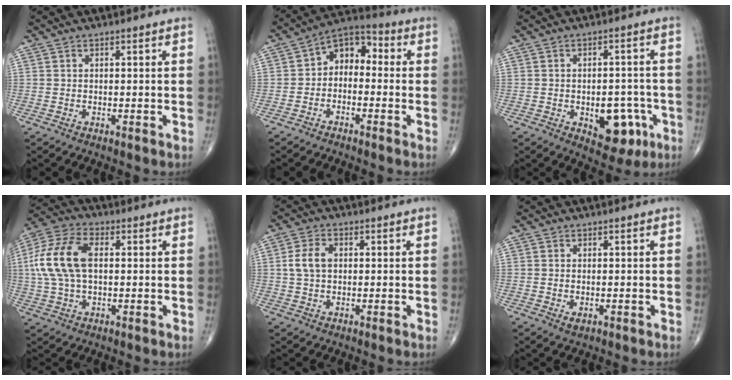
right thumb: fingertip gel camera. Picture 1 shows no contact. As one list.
[{"total": 7.7, "force": [-0.7, 5.4, 5.5], "torque": [-0.057, 0.039, -0.033]}, {"total": 9.9, "force": [-3.5, 5.8, 7.3], "torque": [-0.058, 0.021, -0.034]}, {"total": 14.1, "force": [1.6, 8.0, 11.5], "torque": [-0.246, 0.021, 0.027]}, {"total": 5.0, "force": [0.6, 3.3, 3.7], "torque": [-0.078, 0.008, 0.008]}, {"total": 1.4, "force": [-0.3, 0.8, 1.1], "torque": [-0.019, -0.004, -0.004]}]